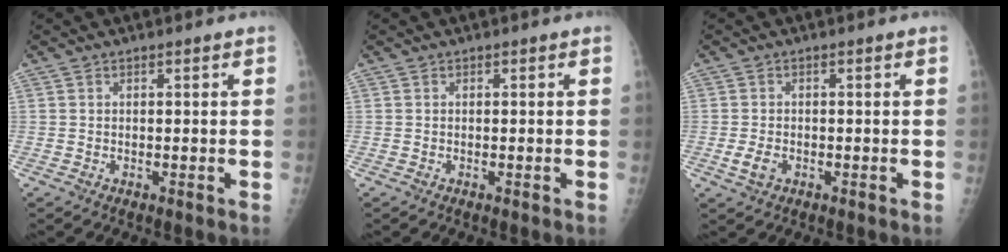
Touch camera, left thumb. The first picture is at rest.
{"total": 0.0}
{"total": 2.6, "force": [-0.8, 1.7, 1.8], "torque": [-0.038, -0.001, -0.012]}